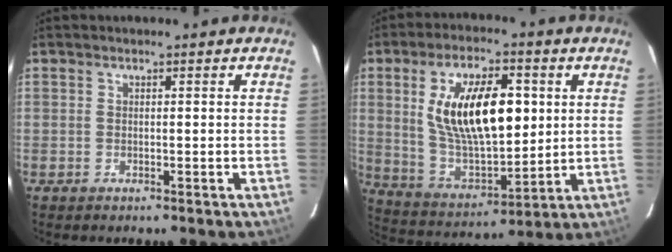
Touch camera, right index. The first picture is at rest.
{"total": 18.9, "force": [4.2, 8.6, 16.3], "torque": [-0.293, 0.005, 0.089]}